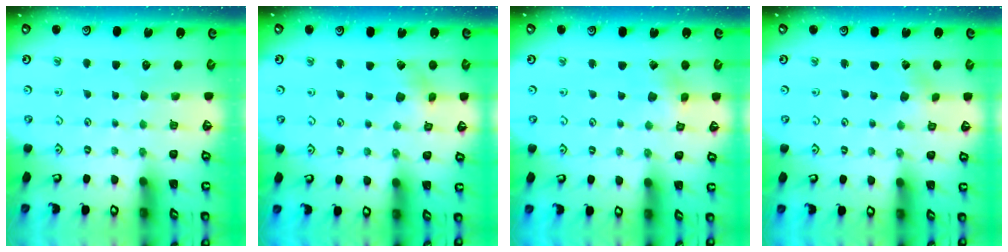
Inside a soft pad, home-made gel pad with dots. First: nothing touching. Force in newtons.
{"total": 4.5, "press": 4.5, "slide": 0.4}
{"total": 2.6, "press": 2.6, "slide": 0.2}
{"total": 1.5, "press": 1.4, "slide": 0.2}